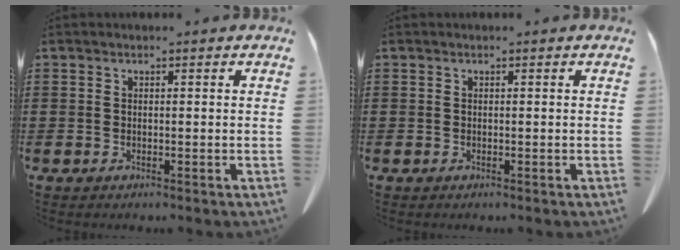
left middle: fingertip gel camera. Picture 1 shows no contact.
{"total": 0.0}